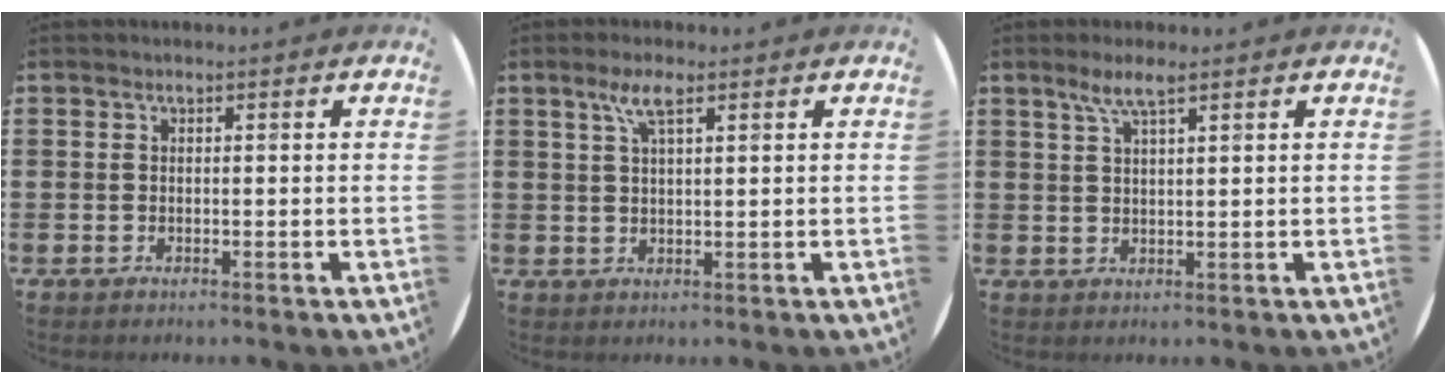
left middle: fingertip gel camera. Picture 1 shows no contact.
{"total": 3.6, "force": [2.1, 0.7, 2.9], "torque": [-0.062, 0.008, 0.035]}
{"total": 3.6, "force": [2.4, 0.5, 2.6], "torque": [-0.057, 0.005, 0.042]}